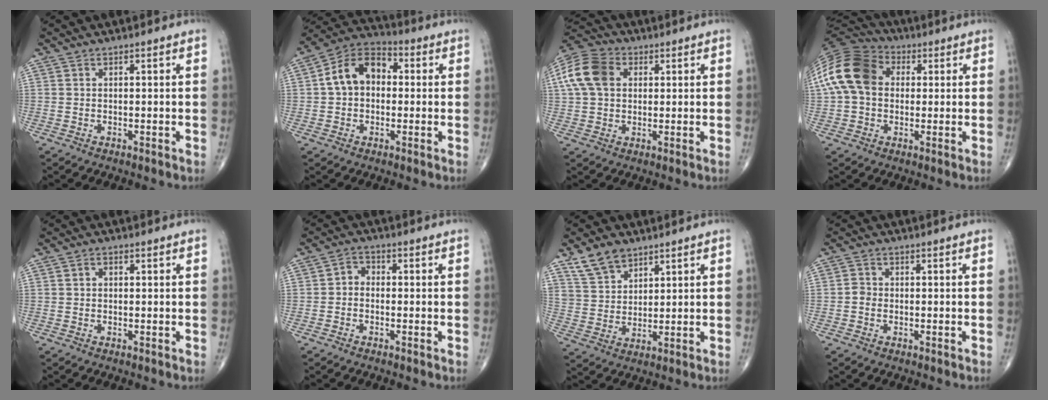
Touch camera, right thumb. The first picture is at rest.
{"total": 11.0, "force": [0.9, 7.9, 7.5], "torque": [-0.112, 0.033, 0.002]}
{"total": 11.2, "force": [2.5, 8.2, 7.2], "torque": [-0.139, 0.018, 0.039]}
{"total": 15.5, "force": [2.2, 11.5, 10.1], "torque": [-0.194, 0.032, 0.031]}
{"total": 1.2, "force": [0.2, 0.9, 0.7], "torque": [-0.008, 0.003, 0.003]}
{"total": 2.6, "force": [-0.6, 2.1, 1.5], "torque": [-0.007, 0.014, -0.024]}
{"total": 7.5, "force": [5.3, 4.3, 3.1], "torque": [-0.041, -0.023, 0.111]}
{"total": 1.8, "force": [-0.4, 1.6, 0.8], "torque": [-0.005, 0.006, -0.010]}